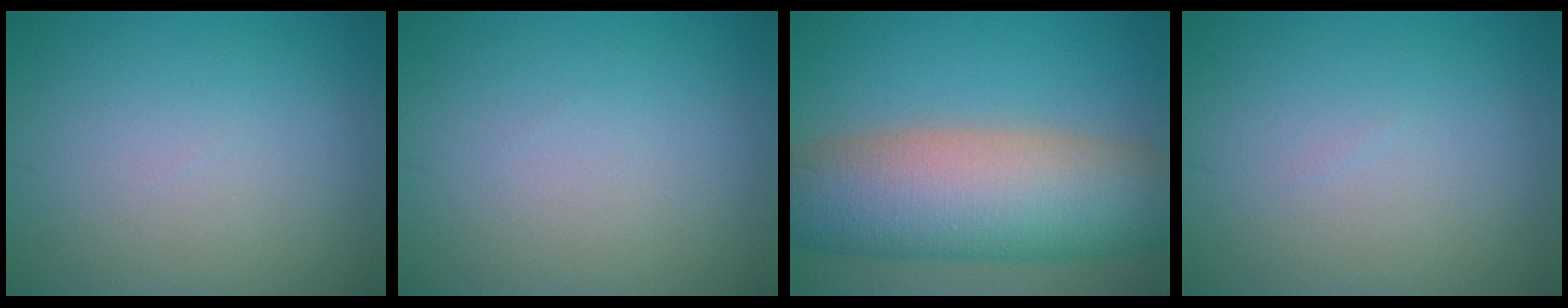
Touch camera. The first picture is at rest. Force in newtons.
{"total": 0.0}
{"total": 12.5, "press": 12.5, "slide": 0.6}
{"total": 0.0}